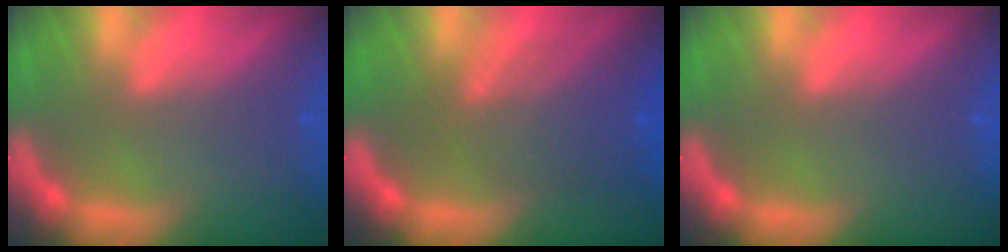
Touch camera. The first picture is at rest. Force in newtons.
{"total": 6.0}
{"total": 0.0}